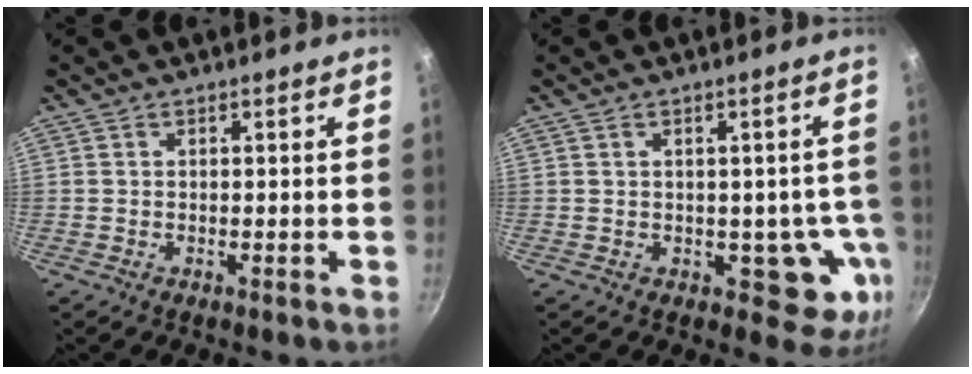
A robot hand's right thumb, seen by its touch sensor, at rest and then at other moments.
{"total": 7.5, "force": [-1.2, 4.7, 5.7], "torque": [-0.021, 0.016, -0.008]}